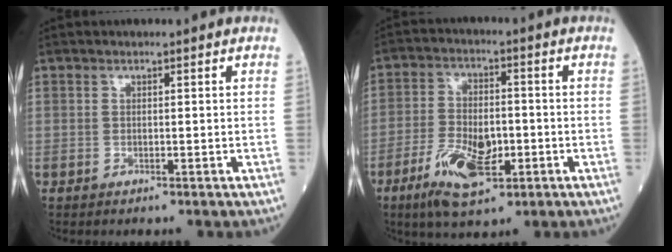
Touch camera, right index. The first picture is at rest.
{"total": 9.8, "force": [-4.0, 3.9, 8.0], "torque": [-0.162, -0.003, -0.066]}